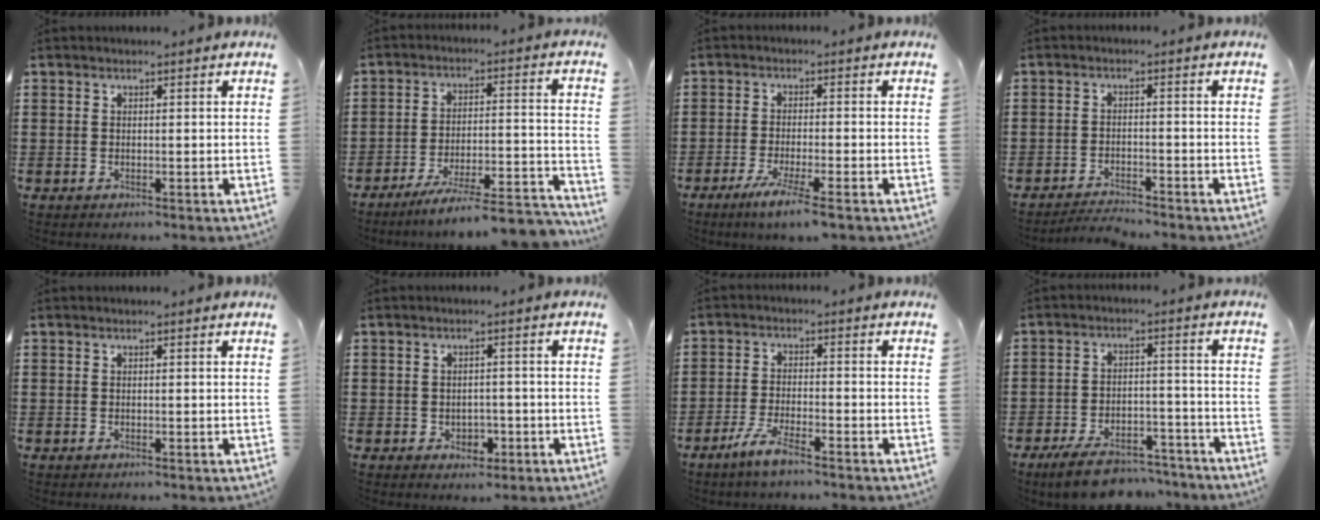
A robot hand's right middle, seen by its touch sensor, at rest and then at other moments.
{"total": 7.7, "force": [-6.7, 0.0, 3.6], "torque": [-0.054, -0.004, -0.126]}
{"total": 4.3, "force": [-2.9, -0.2, 3.1], "torque": [-0.063, -0.013, -0.052]}
{"total": 2.5, "force": [-2.5, 0.0, 0.3], "torque": [-0.010, 0.000, -0.053]}
{"total": 0.0}
{"total": 2.0, "force": [-0.8, 1.6, 1.0], "torque": [-0.015, 0.000, -0.020]}
{"total": 4.4, "force": [-3.3, 0.4, 2.9], "torque": [-0.068, -0.007, -0.063]}
{"total": 7.8, "force": [-6.8, 2.1, 3.3], "torque": [-0.062, 0.015, -0.129]}